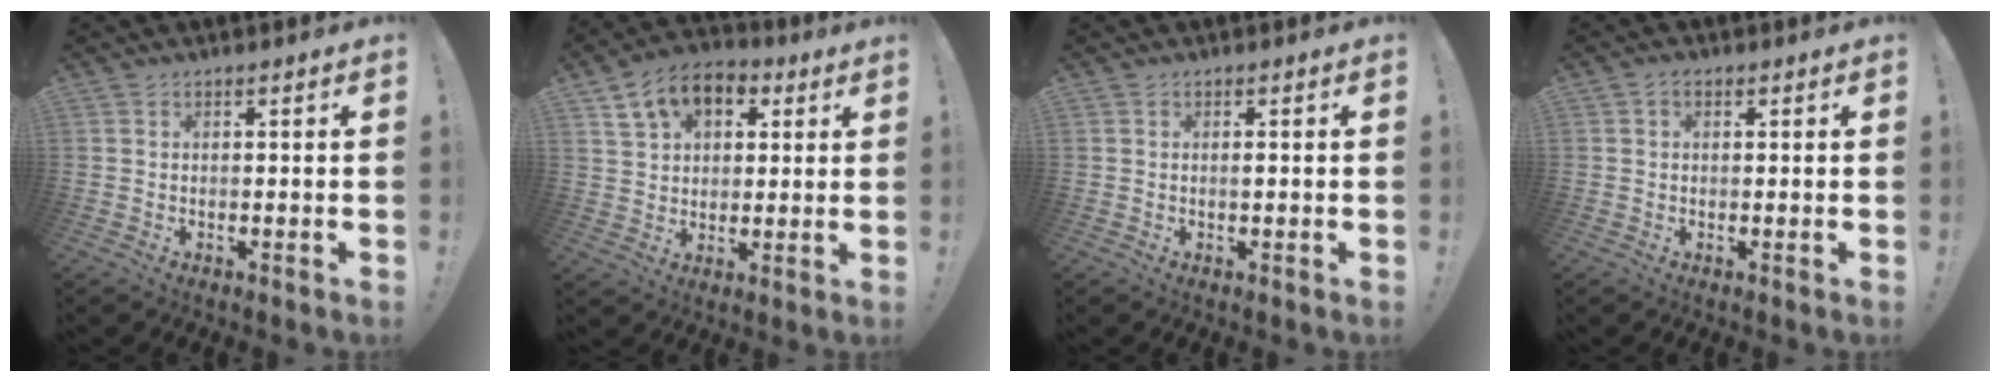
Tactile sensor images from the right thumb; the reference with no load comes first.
{"total": 9.4, "force": [4.9, 5.3, 6.0], "torque": [-0.097, -0.013, 0.090]}
{"total": 0.6, "force": [-0.2, 0.0, 0.5], "torque": [-0.002, -0.003, -0.005]}
{"total": 1.3, "force": [0.4, 0.9, 0.8], "torque": [-0.015, 0.002, 0.007]}